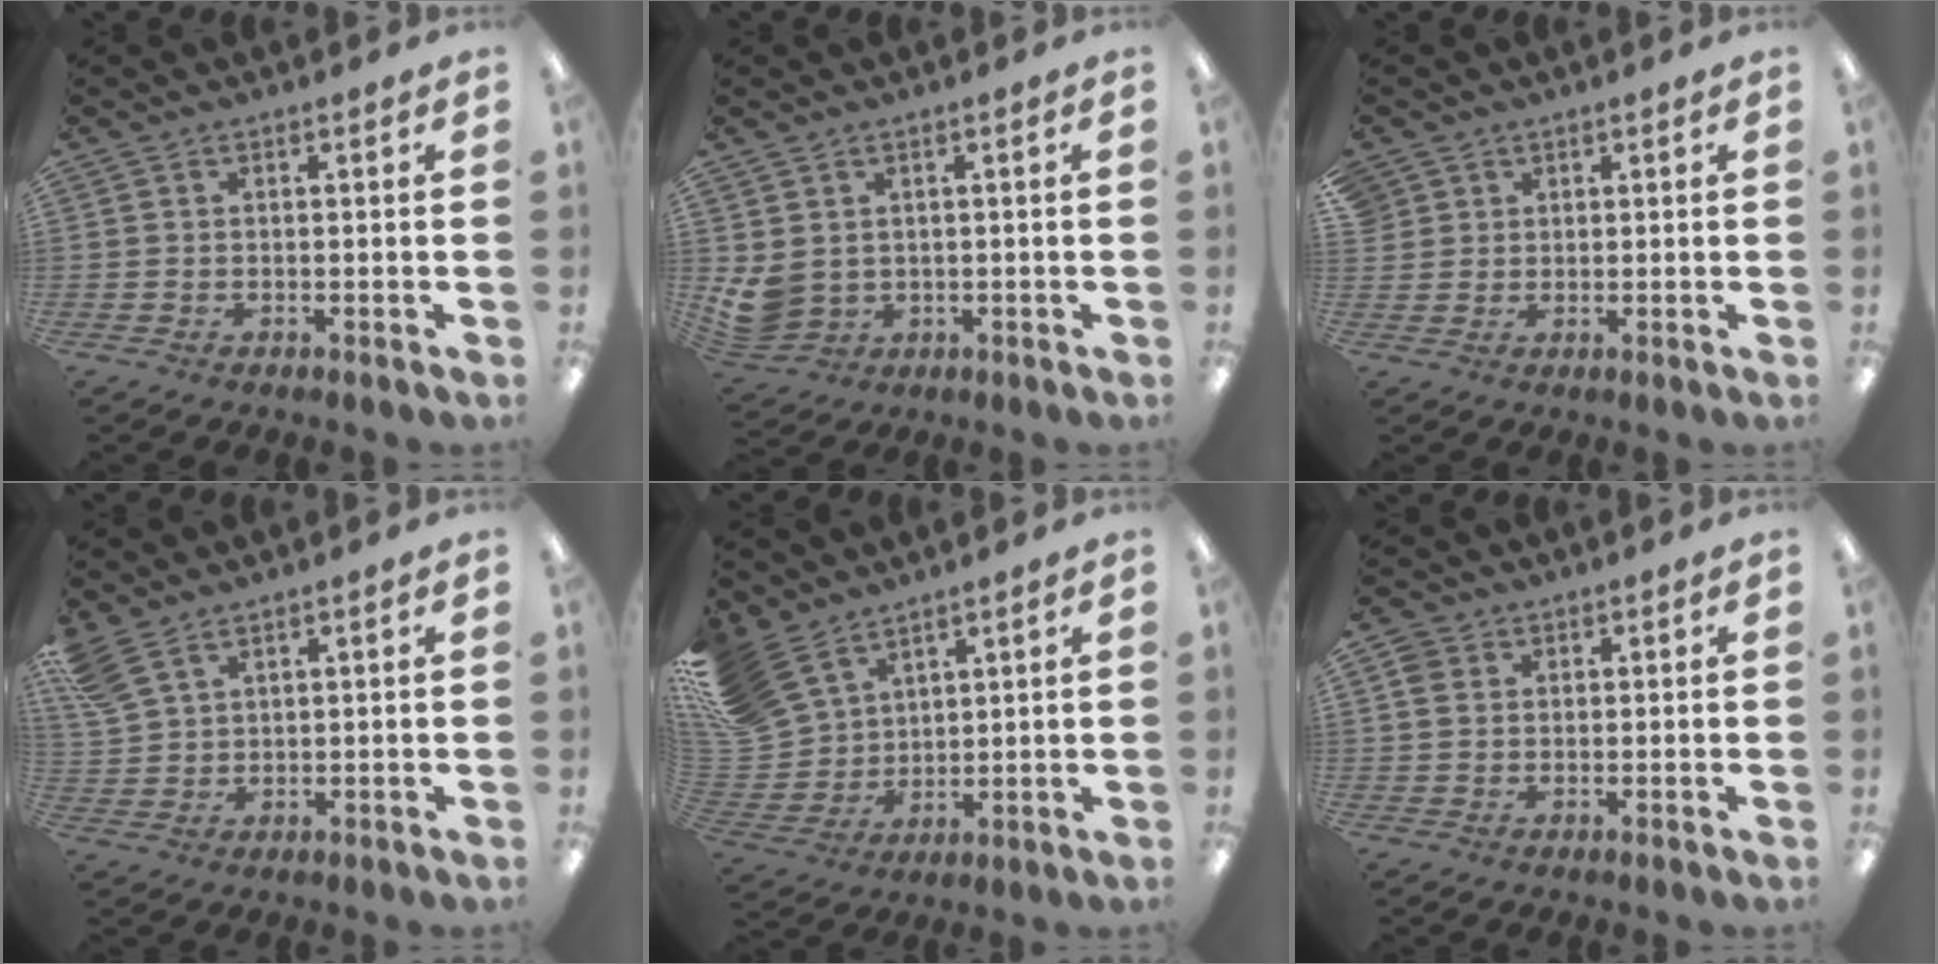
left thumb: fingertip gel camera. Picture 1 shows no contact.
{"total": 5.4, "force": [1.1, 4.7, 2.3], "torque": [-0.071, -0.007, 0.023]}
{"total": 2.7, "force": [1.6, 2.2, 0.1], "torque": [-0.009, 0.005, 0.030]}
{"total": 6.7, "force": [4.9, 3.1, 3.3], "torque": [-0.077, -0.013, 0.097]}
{"total": 14.4, "force": [9.7, 9.2, 5.3], "torque": [-0.139, -0.043, 0.195]}
{"total": 3.1, "force": [1.3, 2.6, 0.7], "torque": [-0.013, 0.003, 0.024]}